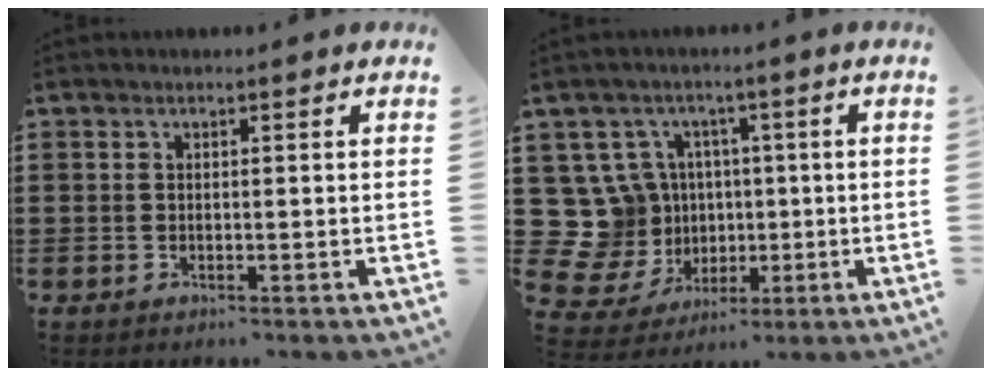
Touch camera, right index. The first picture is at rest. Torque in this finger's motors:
{"motor_torque": [-0.84, 1.21, -0.04, -0.07]}